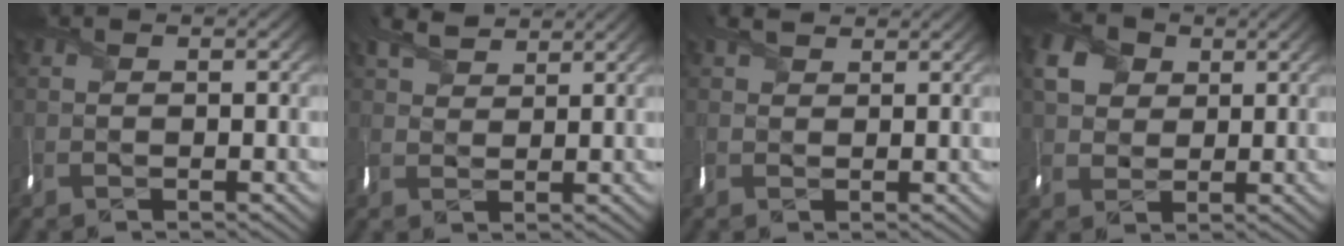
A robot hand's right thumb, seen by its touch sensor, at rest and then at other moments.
{"total": 2.7, "force": [2.6, 0.8, 0.2], "torque": [-0.026, 0.008, 0.048]}
{"total": 1.5, "force": [1.2, 0.2, -0.8], "torque": [0.004, 0.006, 0.020]}
{"total": 3.4, "force": [1.5, 2.9, 0.6], "torque": [-0.030, 0.005, 0.021]}